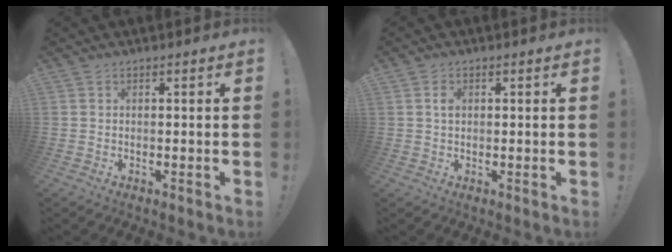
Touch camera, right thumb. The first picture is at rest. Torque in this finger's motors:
{"motor_torque": [-0.04, 0.08, -0.27, -0.20, -0.03]}